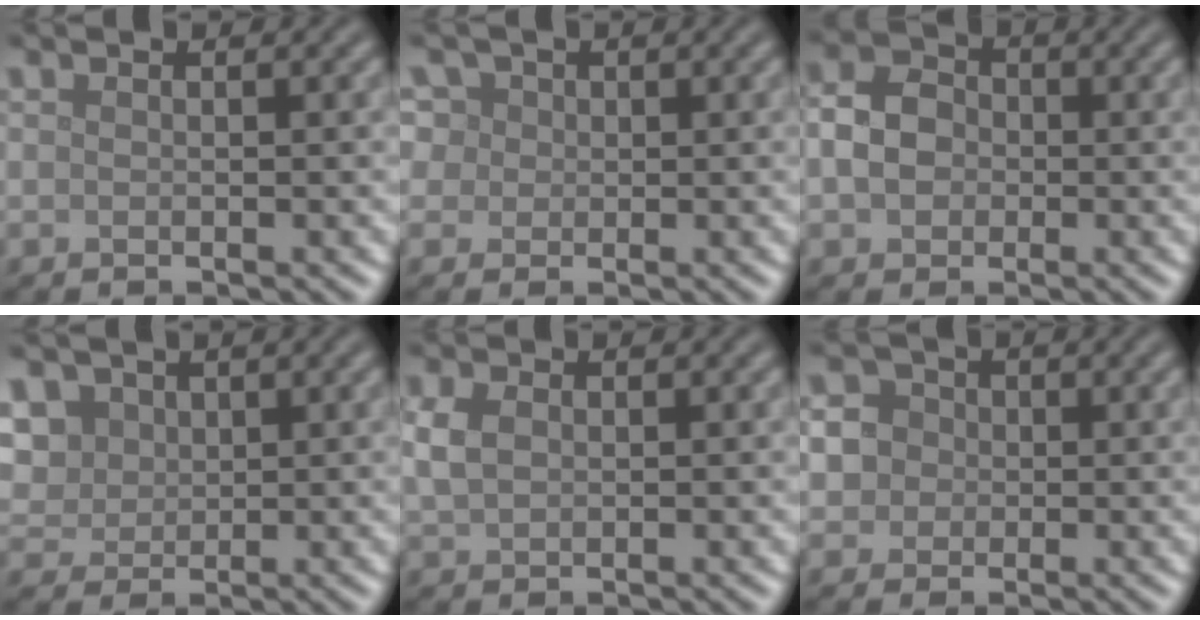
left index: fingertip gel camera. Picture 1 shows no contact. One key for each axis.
{"total": 6.5, "fx": 3.0, "fy": 5.0, "fz": 2.8, "tx": -0.049, "ty": 0.025, "tz": 0.025}
{"total": 3.7, "fx": -0.5, "fy": 3.1, "fz": 2.0, "tx": -0.038, "ty": 0.004, "tz": -0.013}
{"total": 5.7, "fx": 2.5, "fy": 4.4, "fz": 2.5, "tx": -0.073, "ty": 0.016, "tz": 0.040}
{"total": 2.5, "fx": 0.5, "fy": 1.9, "fz": 1.5, "tx": -0.038, "ty": 0.005, "tz": 0.009}
{"total": 6.4, "fx": 1.0, "fy": 5.8, "fz": 2.5, "tx": -0.045, "ty": 0.041, "tz": -0.009}